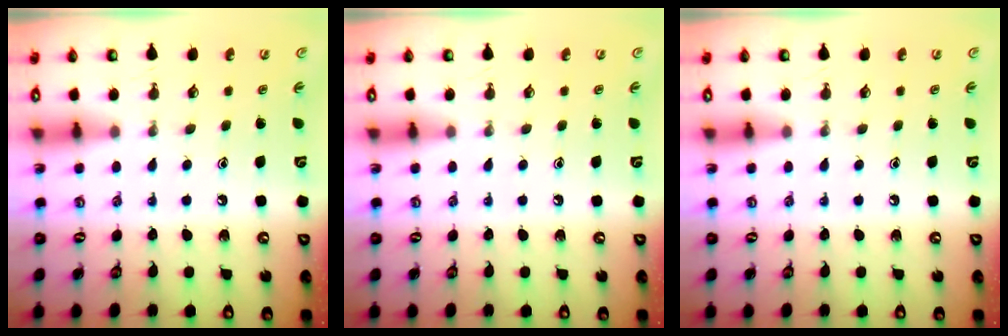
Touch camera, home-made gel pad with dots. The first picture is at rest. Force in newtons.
{"total": 0.0}
{"total": 0.0}